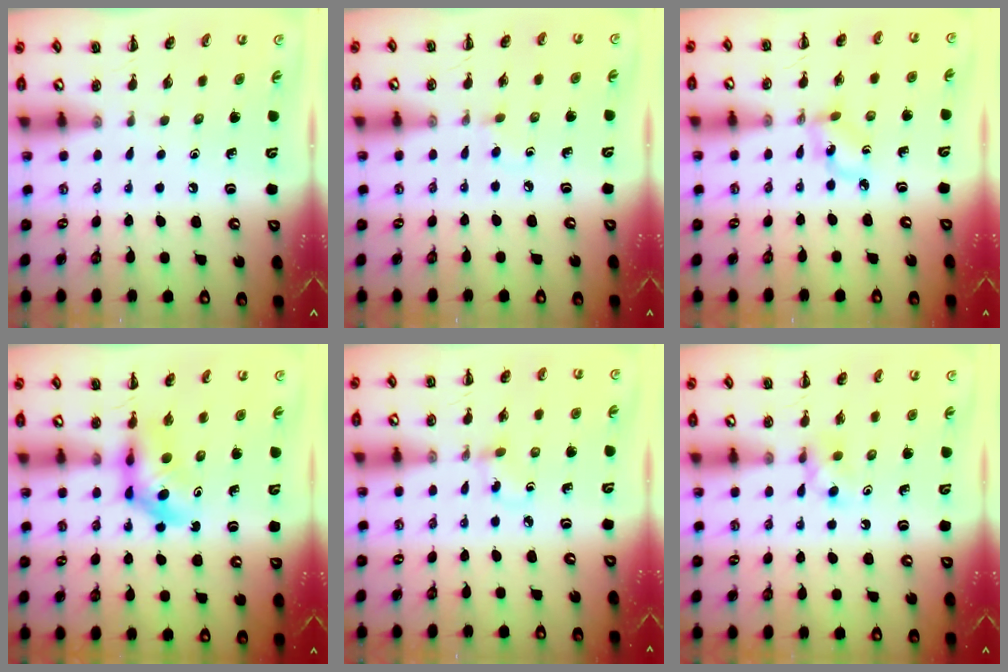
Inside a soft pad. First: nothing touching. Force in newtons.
{"total": 2.3, "press": 2.1, "slide": 1.0}
{"total": 2.8, "press": 2.7, "slide": 0.8}
{"total": 5.6, "press": 5.5, "slide": 1.3}
{"total": 2.3, "press": 2.0, "slide": 1.1}
{"total": 3.2, "press": 2.9, "slide": 1.2}